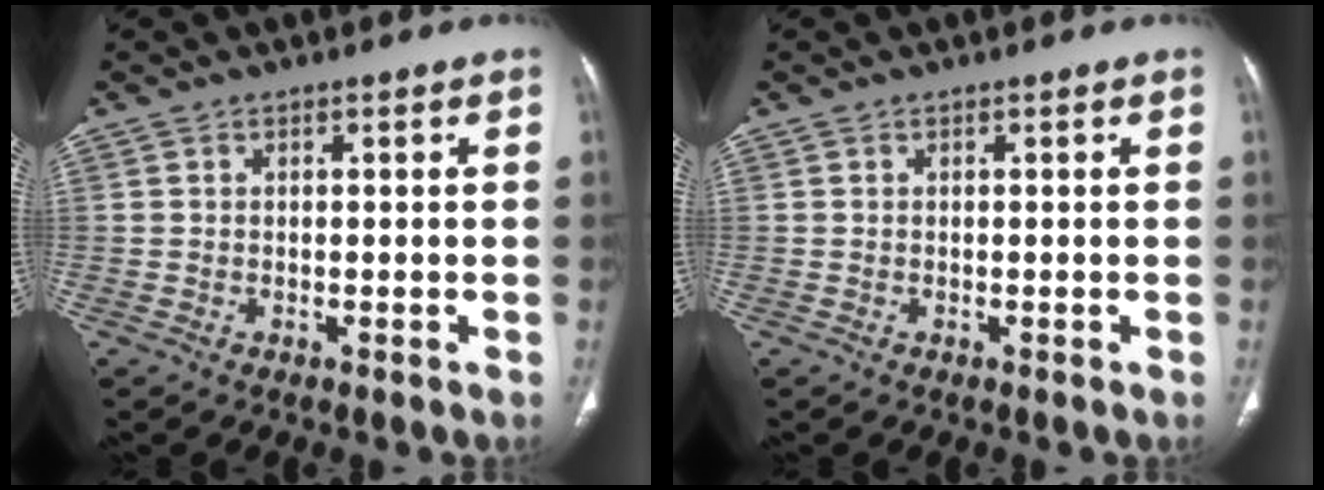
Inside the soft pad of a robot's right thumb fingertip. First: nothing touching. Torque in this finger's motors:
{"motor_torque": [-0.52, 0.52, 0.20, 0.20, 0.05]}